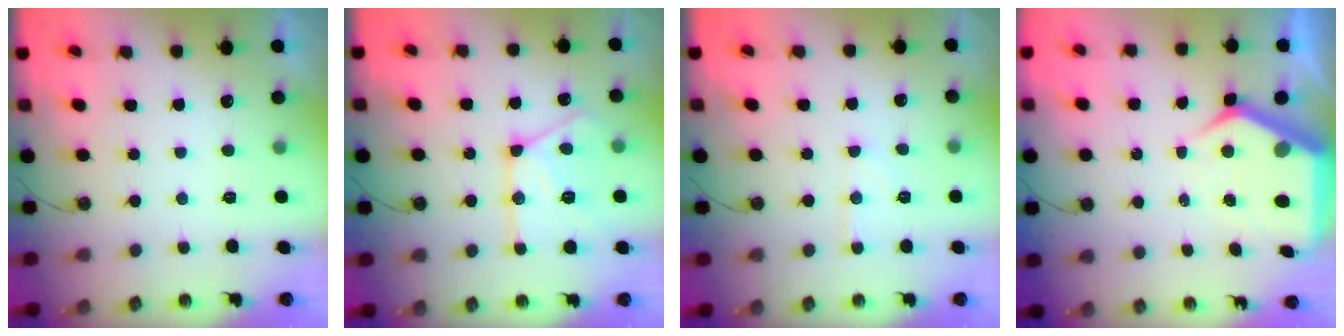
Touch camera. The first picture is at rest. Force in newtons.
{"total": 17.1, "press": 17.0, "slide": 1.4}
{"total": 6.9, "press": 6.9, "slide": 0.2}
{"total": 10.4, "press": 10.3, "slide": 1.3}